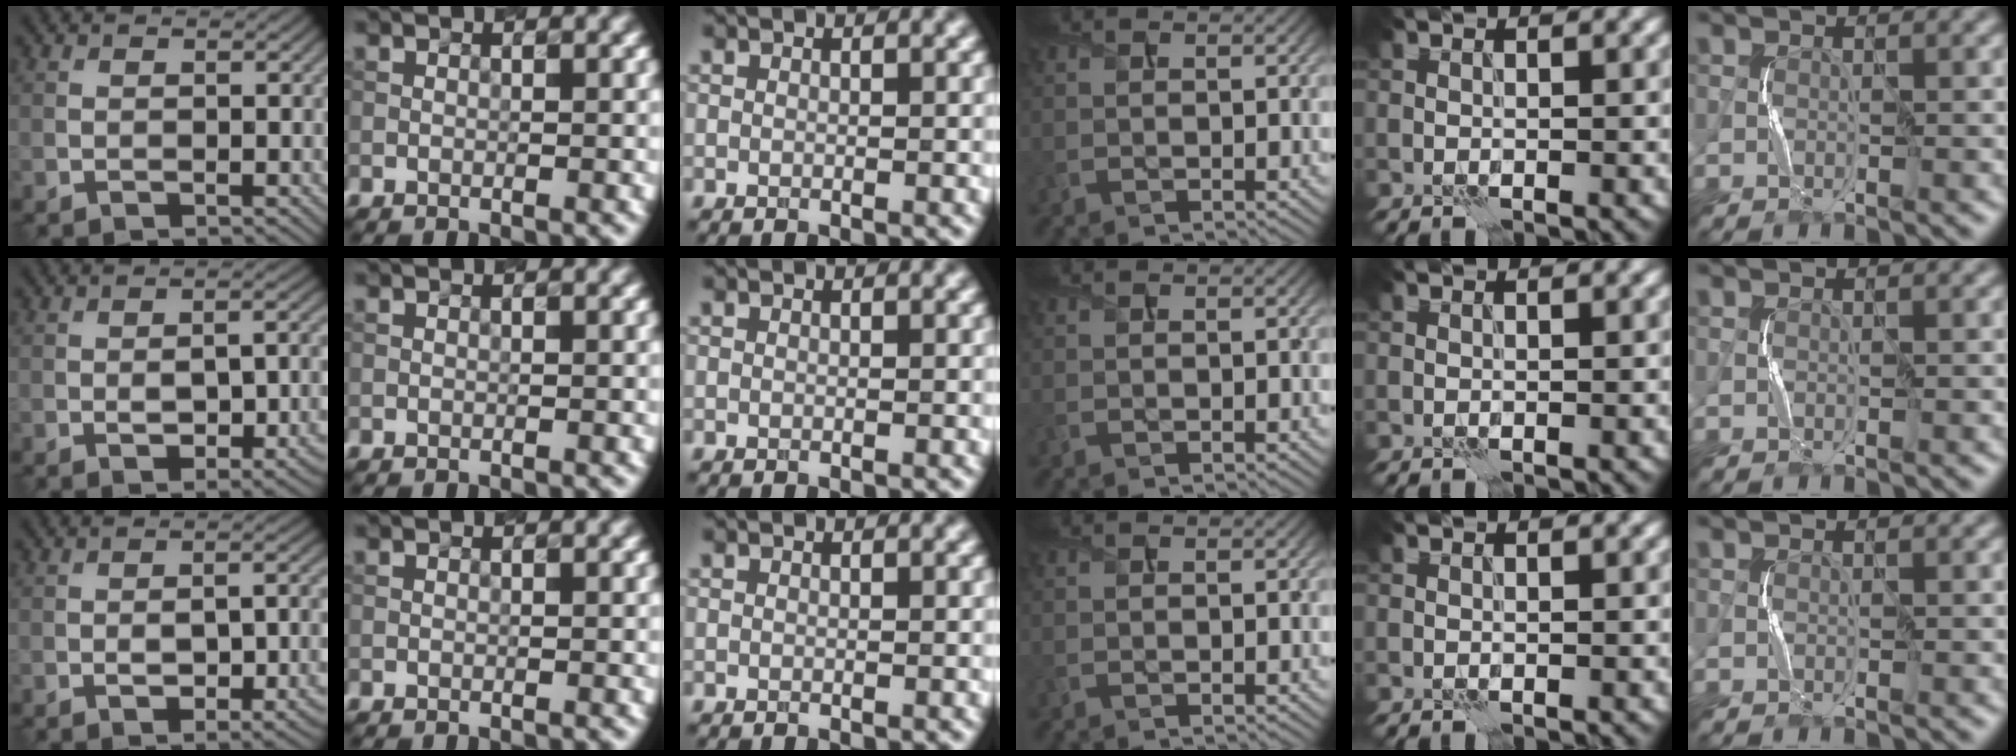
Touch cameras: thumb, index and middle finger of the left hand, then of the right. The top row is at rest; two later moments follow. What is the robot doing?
{"motion": "squeeze", "object": "air blower"}